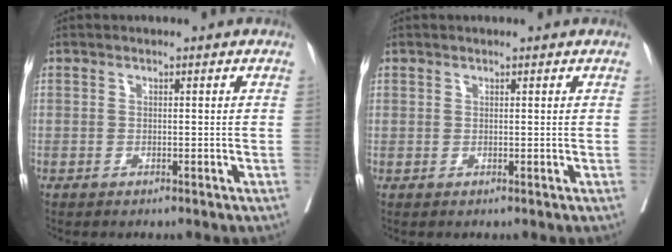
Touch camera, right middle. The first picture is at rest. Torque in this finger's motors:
{"motor_torque": [-1.47, 0.67, -0.31, -0.10]}